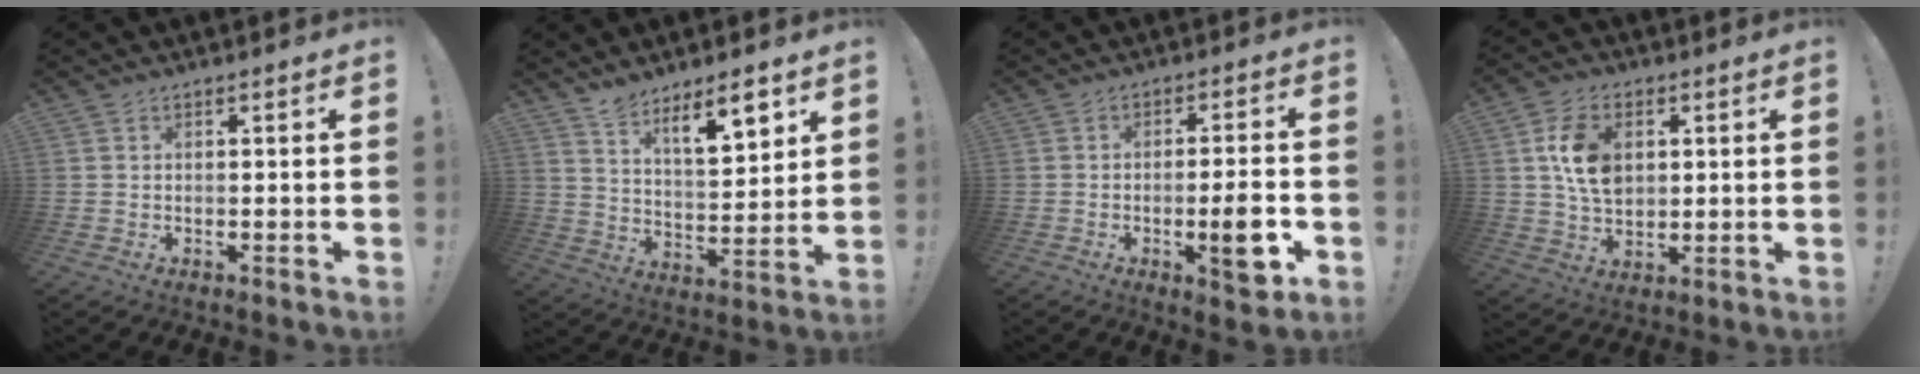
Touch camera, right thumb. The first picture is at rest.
{"total": 10.7, "force": [8.2, 2.7, 6.4], "torque": [-0.092, -0.051, 0.139]}
{"total": 9.8, "force": [-3.2, 1.9, 9.0], "torque": [-0.112, 0.001, -0.053]}
{"total": 11.7, "force": [2.6, 8.4, 7.7], "torque": [-0.128, 0.007, 0.050]}